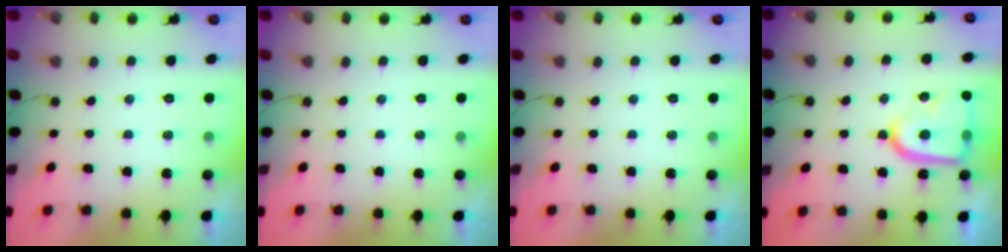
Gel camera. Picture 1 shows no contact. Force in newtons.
{"total": 0.0}
{"total": 0.0}
{"total": 16.2, "press": 16.1, "slide": 1.5}